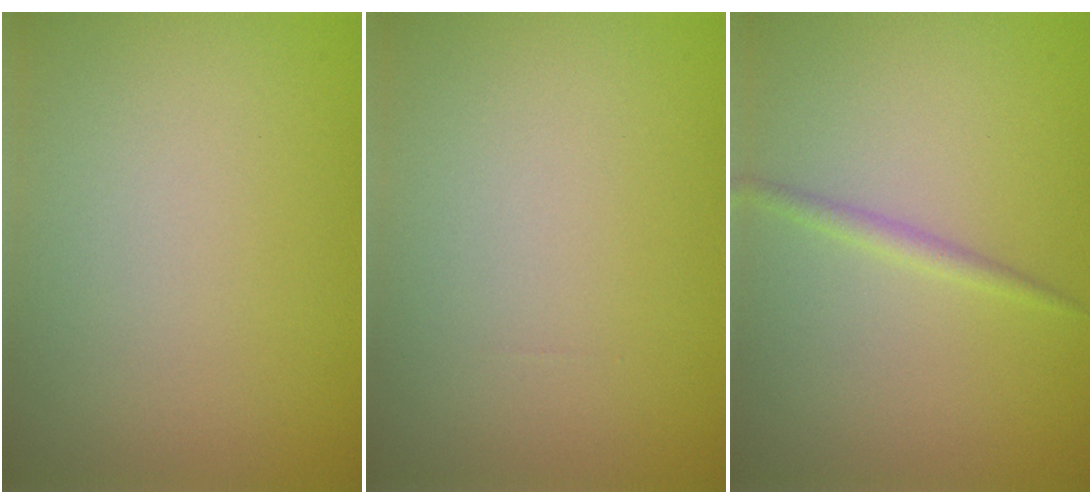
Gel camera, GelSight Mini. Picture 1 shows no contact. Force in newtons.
{"total": 0.0}
{"total": 1.2, "press": 1.2, "slide": 0.1}